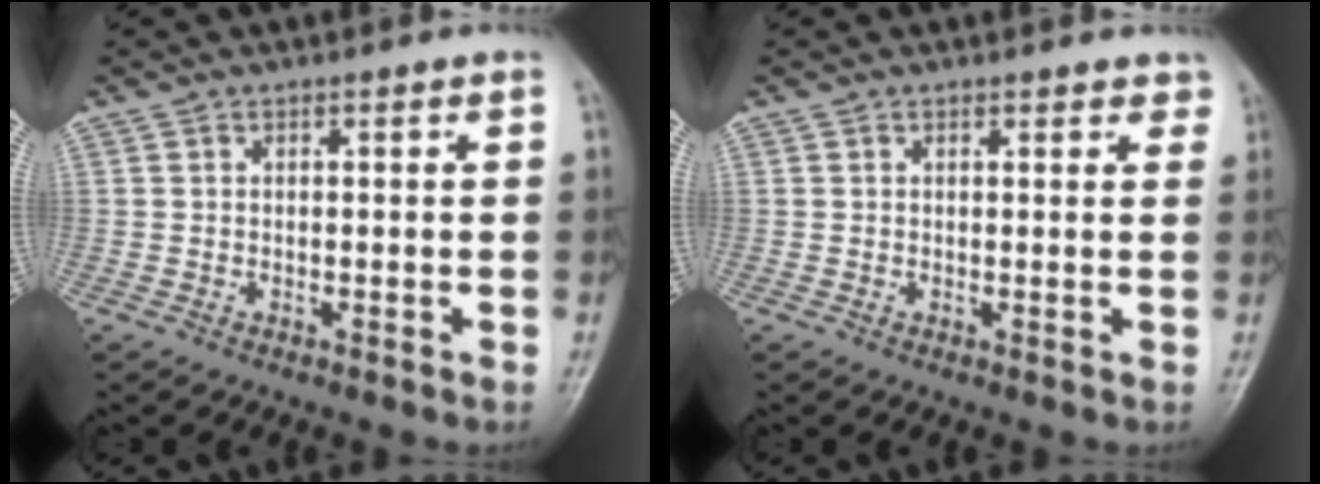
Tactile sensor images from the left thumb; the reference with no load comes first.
{"total": 2.1, "force": [1.6, 1.0, 0.9], "torque": [0.011, -0.003, 0.012]}